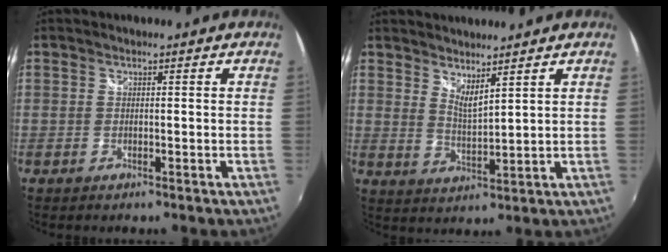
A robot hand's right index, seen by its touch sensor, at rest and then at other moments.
{"total": 4.5, "force": [3.9, 0.4, 2.2], "torque": [-0.036, -0.009, 0.065]}